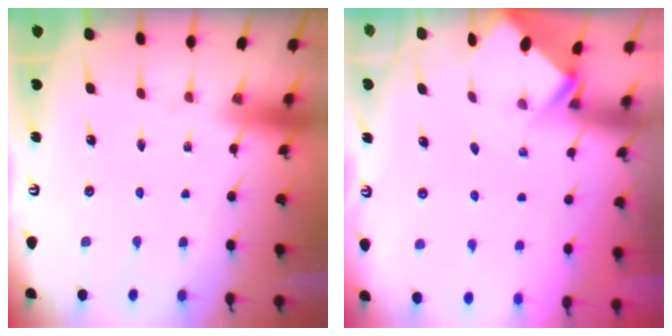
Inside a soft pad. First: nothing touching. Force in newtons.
{"total": 2.8, "press": 2.8, "slide": 0.2}